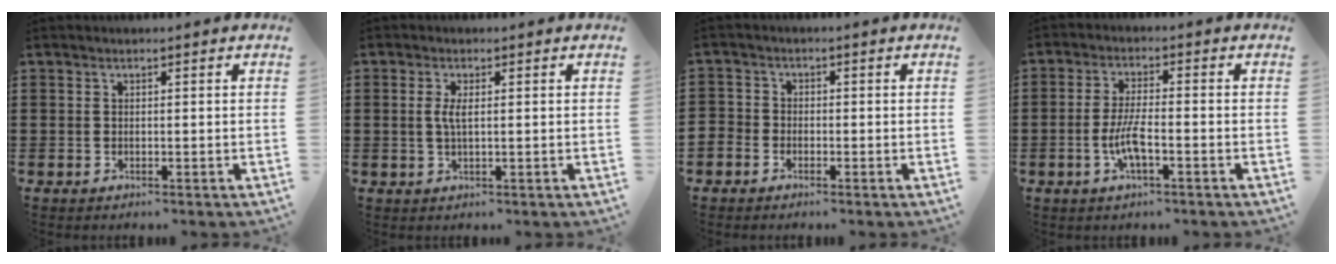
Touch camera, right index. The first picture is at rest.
{"total": 2.4, "force": [0.3, 0.6, 2.4], "torque": [-0.046, 0.000, 0.003]}
{"total": 1.9, "force": [-1.6, 1.1, -0.1], "torque": [-0.004, 0.001, -0.037]}
{"total": 5.1, "force": [-1.7, 1.2, 4.7], "torque": [-0.107, -0.005, -0.039]}